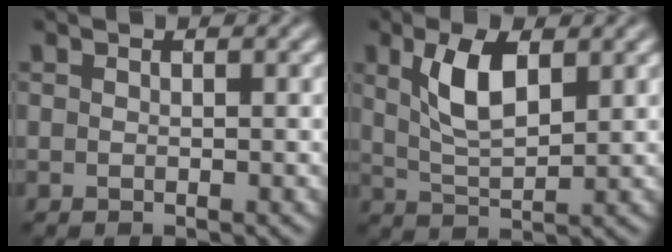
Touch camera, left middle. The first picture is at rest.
{"total": 4.6, "force": [1.5, 2.0, 3.9], "torque": [-0.091, 0.001, 0.031]}